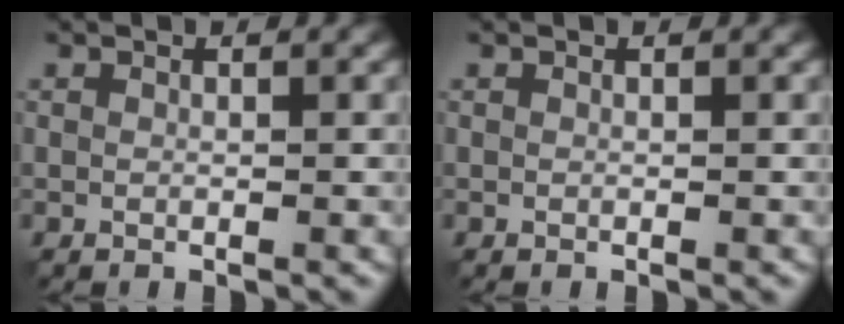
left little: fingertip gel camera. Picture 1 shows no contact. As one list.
[{"total": 0.0}]